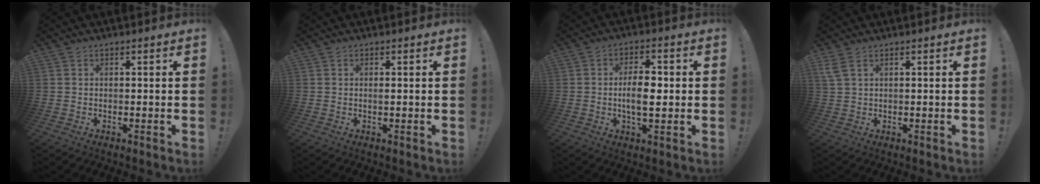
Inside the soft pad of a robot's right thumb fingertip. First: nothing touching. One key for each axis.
{"total": 0.5, "fx": 0.0, "fy": 0.0, "fz": 0.5, "tx": -0.004, "ty": -0.003, "tz": -0.002}
{"total": 8.0, "fx": -0.6, "fy": 3.7, "fz": 7.1, "tx": -0.117, "ty": 0.002, "tz": -0.018}
{"total": 3.2, "fx": 1.6, "fy": 1.1, "fz": 2.6, "tx": -0.054, "ty": 0.001, "tz": 0.032}